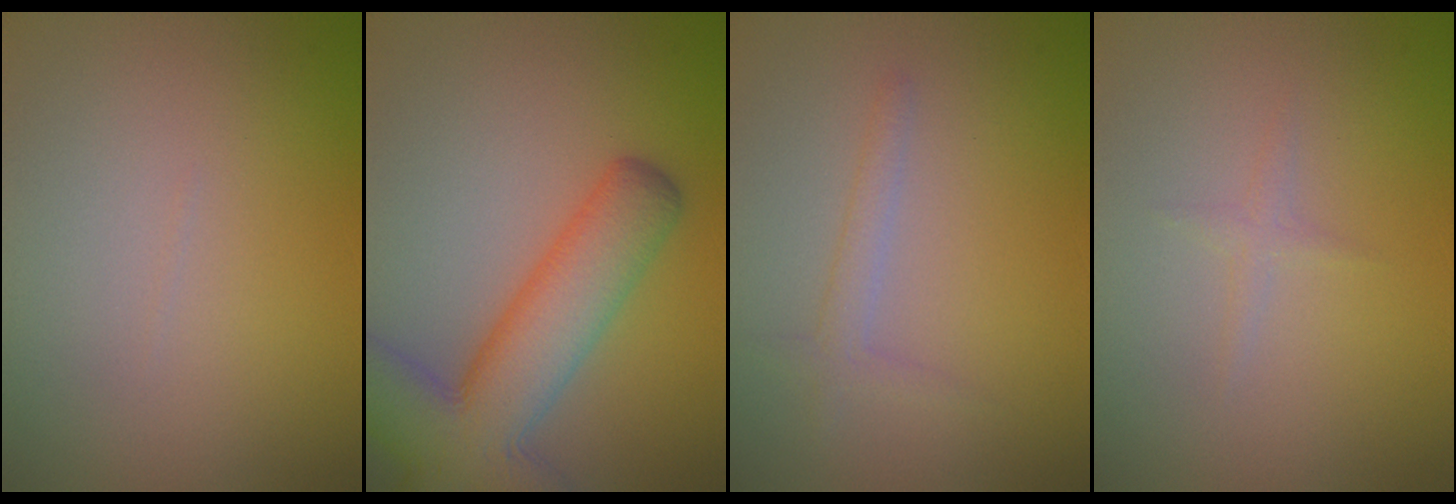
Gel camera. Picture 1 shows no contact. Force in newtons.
{"total": 9.2, "press": 9.2, "slide": 0.4}
{"total": 1.5, "press": 1.5, "slide": 0.1}
{"total": 0.8, "press": 0.8, "slide": 0.1}